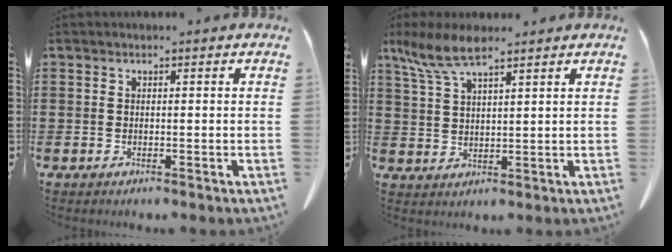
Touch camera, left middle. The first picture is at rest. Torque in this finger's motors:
{"motor_torque": [0.14, -0.03, 0.45, 0.13]}